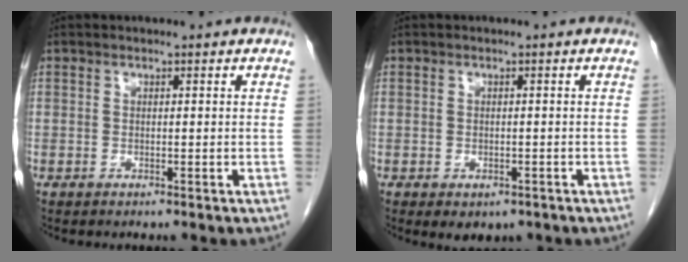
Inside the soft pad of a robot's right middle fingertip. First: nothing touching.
{"total": 3.4, "force": [-2.1, 2.1, 1.7], "torque": [-0.016, -0.004, -0.017]}